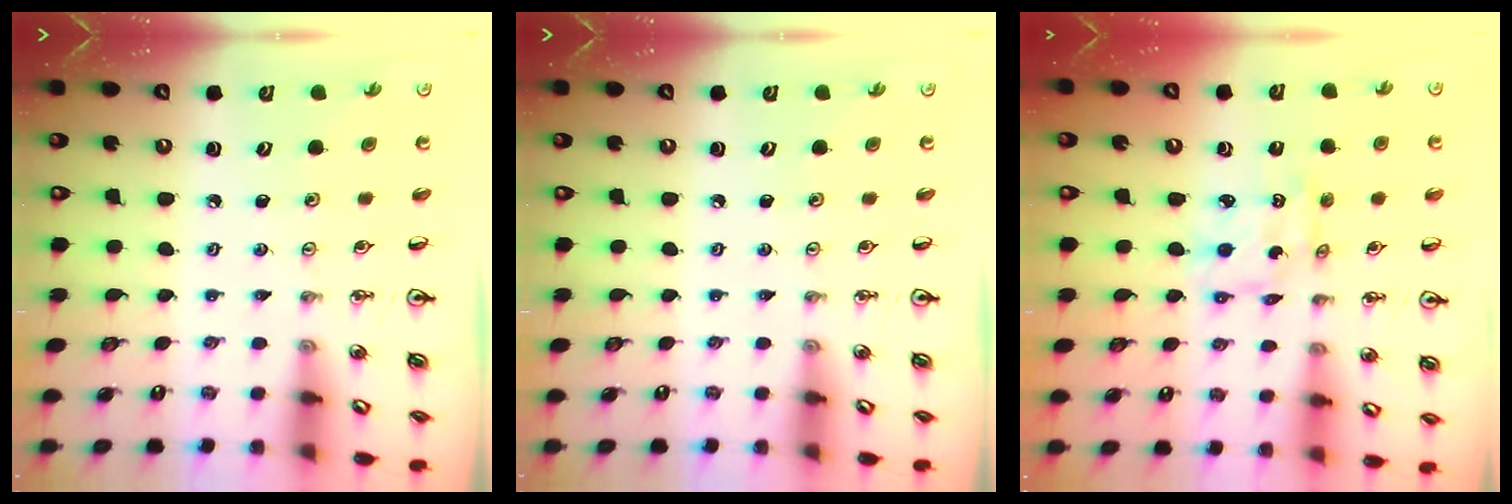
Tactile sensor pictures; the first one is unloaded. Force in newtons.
{"total": 0.0}
{"total": 3.5, "press": 3.5, "slide": 0.1}